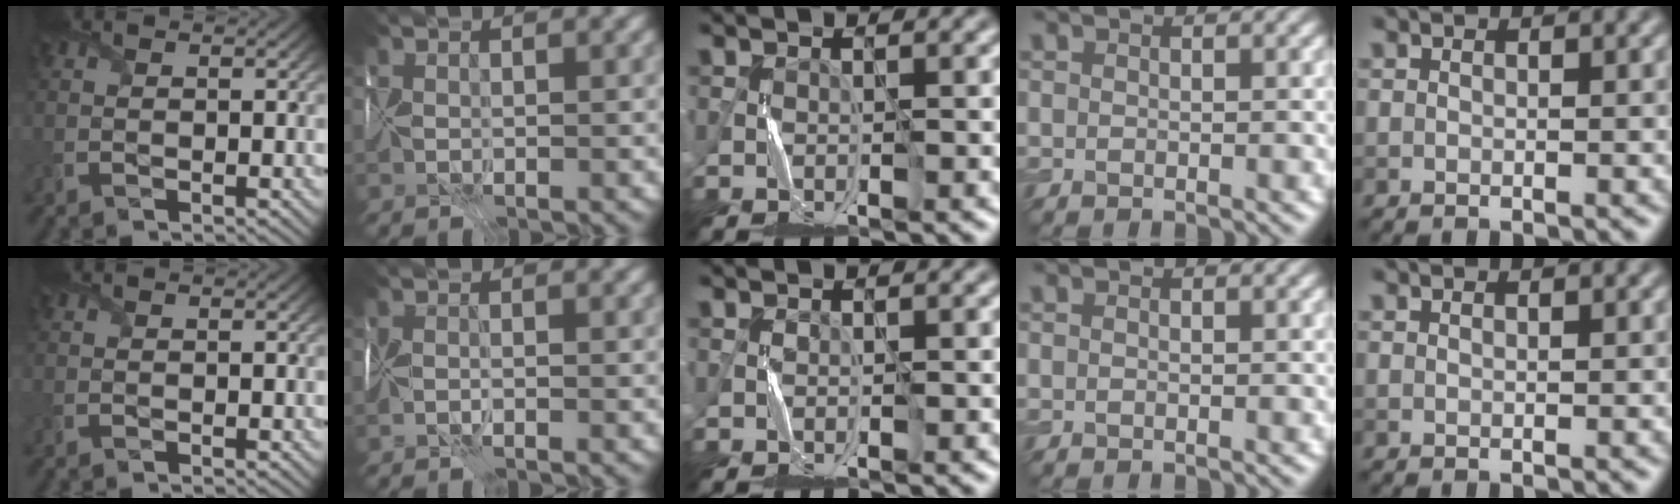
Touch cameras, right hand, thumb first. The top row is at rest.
{"index": {"total": 1.3, "force": [-1.0, 0.1, 0.7], "torque": [-0.018, -0.003, -0.029]}}